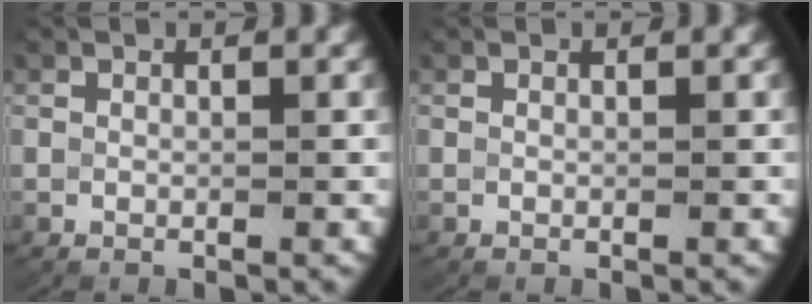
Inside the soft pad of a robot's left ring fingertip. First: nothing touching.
{"total": 0.0}